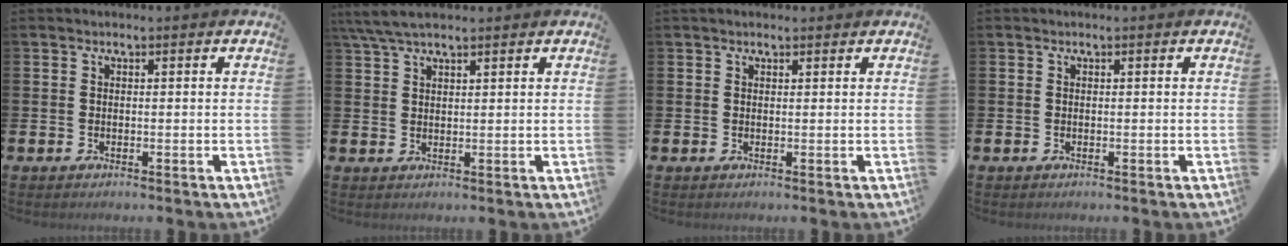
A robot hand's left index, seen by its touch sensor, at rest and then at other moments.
{"total": 4.6, "force": [3.7, 1.2, 2.5], "torque": [-0.059, -0.002, 0.069]}
{"total": 0.9, "force": [0.8, 0.3, 0.3], "torque": [0.008, -0.002, 0.012]}
{"total": 0.0}